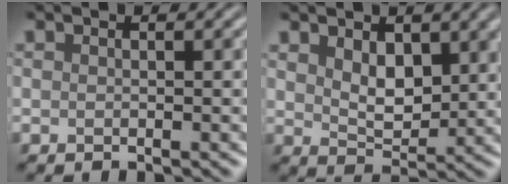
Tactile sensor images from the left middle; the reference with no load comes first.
{"total": 3.6, "force": [1.8, 2.0, 2.4], "torque": [-0.050, -0.001, 0.044]}